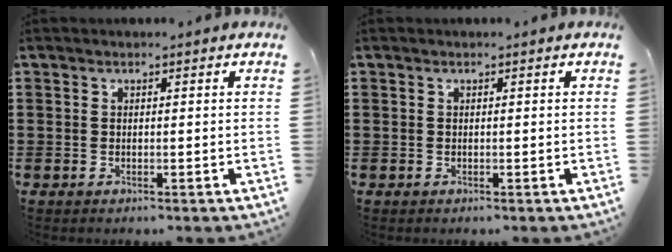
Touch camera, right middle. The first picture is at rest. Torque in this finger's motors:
{"motor_torque": [0.01, -0.01, -0.02, -0.01]}